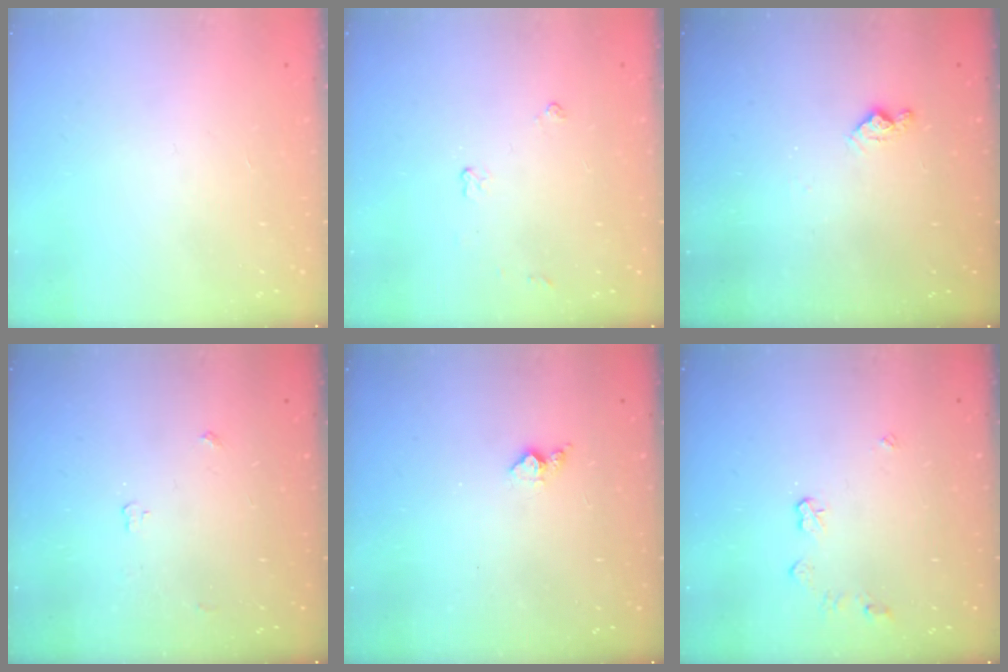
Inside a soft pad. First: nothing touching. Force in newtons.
{"total": 3.7, "press": 3.7, "slide": 0.6}
{"total": 5.7, "press": 5.7, "slide": 0.8}
{"total": 2.8, "press": 2.8, "slide": 0.5}
{"total": 5.2, "press": 5.1, "slide": 0.5}
{"total": 4.9, "press": 4.9, "slide": 0.2}